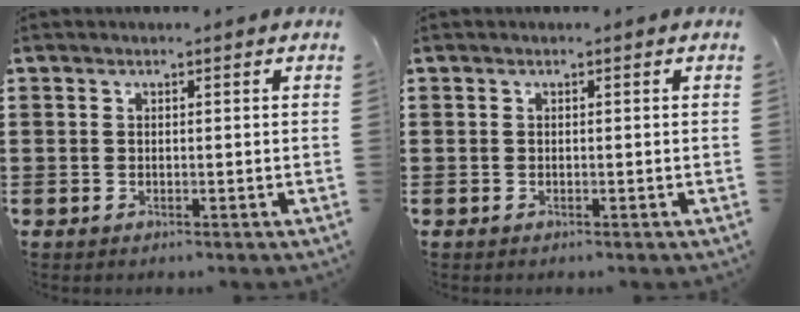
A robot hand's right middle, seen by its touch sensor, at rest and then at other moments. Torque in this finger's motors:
{"motor_torque": [0.72, -0.55, 0.09, 0.02]}